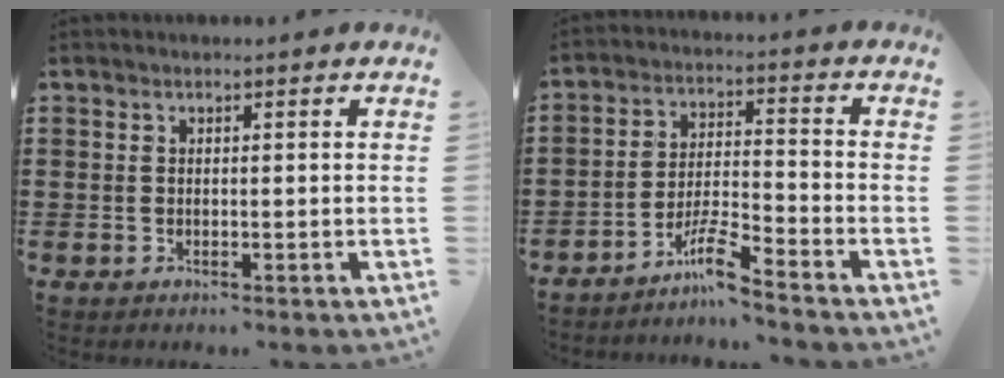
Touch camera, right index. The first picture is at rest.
{"total": 6.6, "force": [-5.5, 0.6, 3.7], "torque": [-0.084, -0.001, -0.109]}